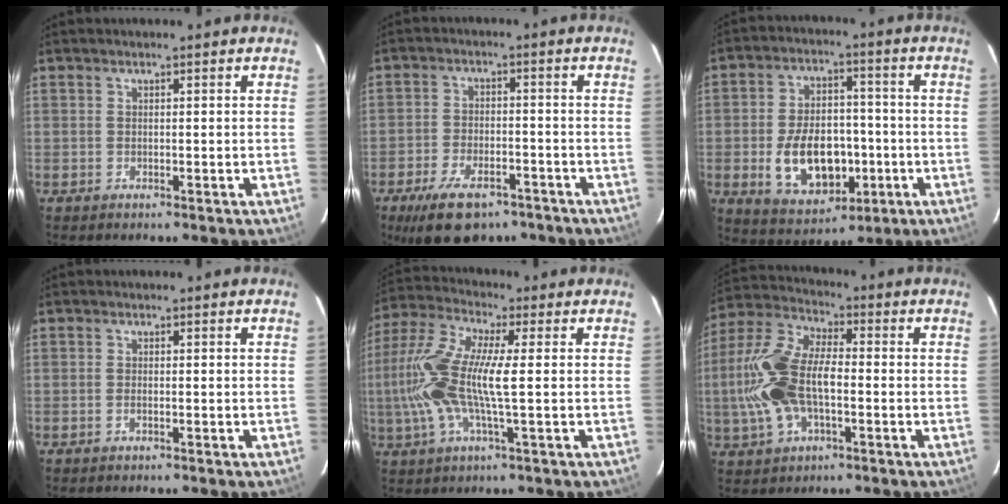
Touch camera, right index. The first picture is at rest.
{"total": 12.2, "force": [-8.3, 5.7, 6.9], "torque": [-0.151, -0.012, -0.133]}
{"total": 14.4, "force": [-3.5, 9.1, 10.6], "torque": [-0.210, 0.009, -0.035]}
{"total": 0.9, "force": [-0.4, 0.3, 0.8], "torque": [-0.016, 0.000, -0.008]}
{"total": 15.5, "force": [-0.3, 2.6, 15.3], "torque": [-0.299, 0.003, -0.015]}
{"total": 16.0, "force": [-2.2, 8.4, 13.5], "torque": [-0.293, 0.011, -0.045]}